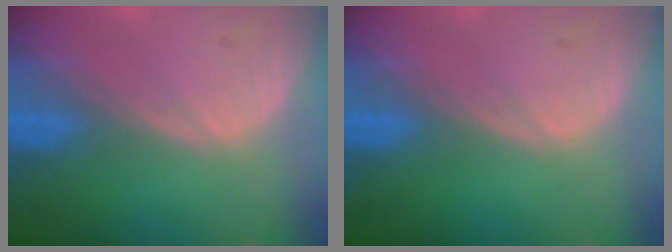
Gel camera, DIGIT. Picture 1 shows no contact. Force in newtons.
{"total": 0.0}